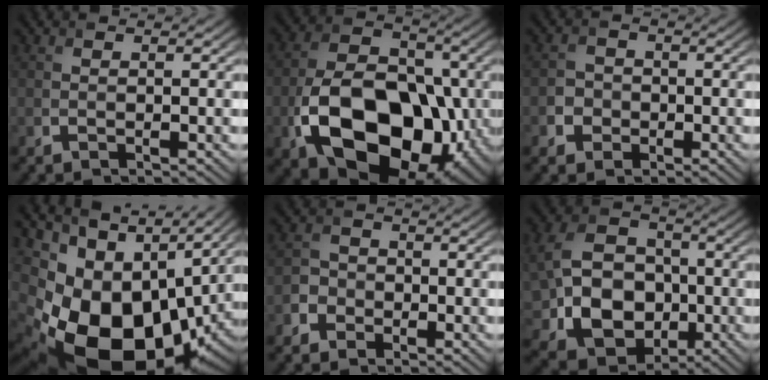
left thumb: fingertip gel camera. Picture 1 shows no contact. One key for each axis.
{"total": 16.1, "fx": -5.3, "fy": 10.7, "fz": 10.7, "tx": -0.190, "ty": -0.033, "tz": -0.096}
{"total": 2.7, "fx": -1.1, "fy": 2.4, "fz": 0.3, "tx": -0.001, "ty": -0.005, "tz": -0.026}
{"total": 18.3, "fx": -1.8, "fy": 12.9, "fz": 12.9, "tx": -0.245, "ty": -0.039, "tz": 0.005}
{"total": 2.9, "fx": -1.7, "fy": 2.3, "fz": 0.5, "tx": -0.005, "ty": -0.001, "tz": -0.036}
{"total": 12.5, "fx": -2.6, "fy": 9.8, "fz": 7.4, "tx": -0.177, "ty": -0.015, "tz": -0.055}